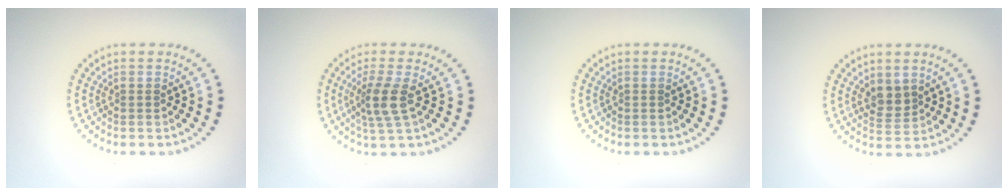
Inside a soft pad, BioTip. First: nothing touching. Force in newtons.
{"total": 2.8, "press": 2.3, "slide": 1.7}
{"total": 0.0}
{"total": 2.1, "press": 1.8, "slide": 0.9}